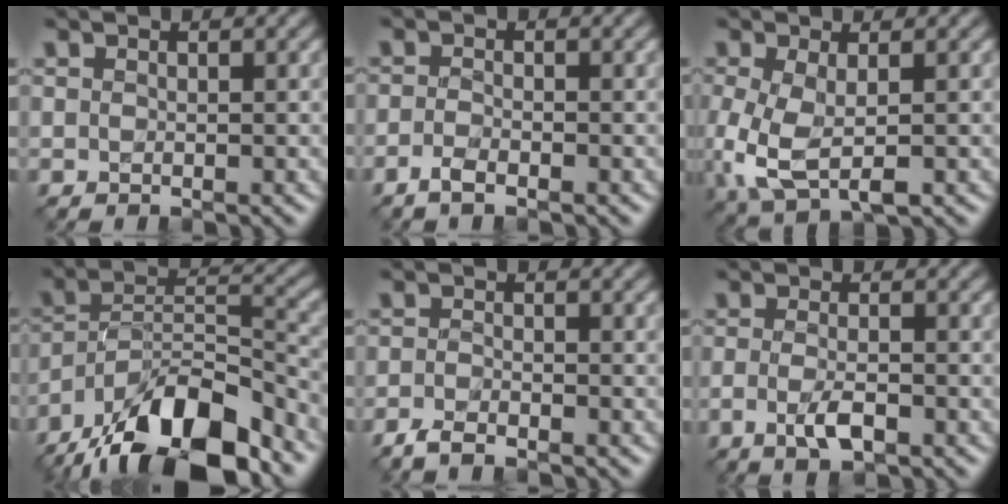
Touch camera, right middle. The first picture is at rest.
{"total": 1.5, "force": [-1.0, 0.4, 1.0], "torque": [-0.023, 0.000, -0.024]}
{"total": 5.1, "force": [-0.8, 2.6, 4.4], "torque": [-0.110, -0.012, -0.012]}
{"total": 13.5, "force": [-9.9, 4.5, 8.0], "torque": [-0.140, 0.017, -0.183]}
{"total": 2.2, "force": [-1.9, 0.4, 1.0], "torque": [-0.025, -0.005, -0.045]}
{"total": 2.5, "force": [-1.1, 0.8, 2.1], "torque": [-0.045, -0.005, -0.022]}